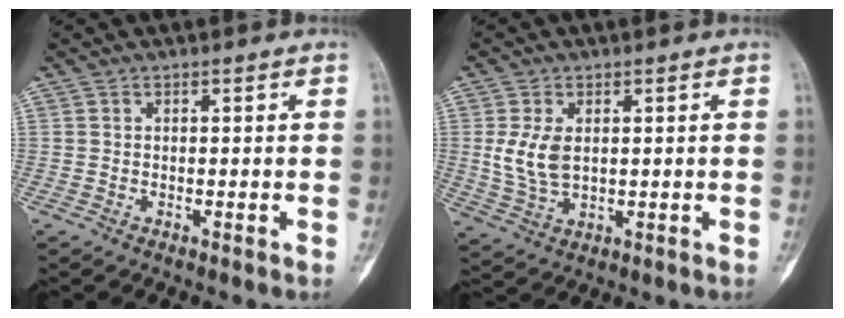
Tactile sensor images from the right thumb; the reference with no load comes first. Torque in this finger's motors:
{"motor_torque": [0.16, 0.16, 0.75, 0.12, 0.06]}